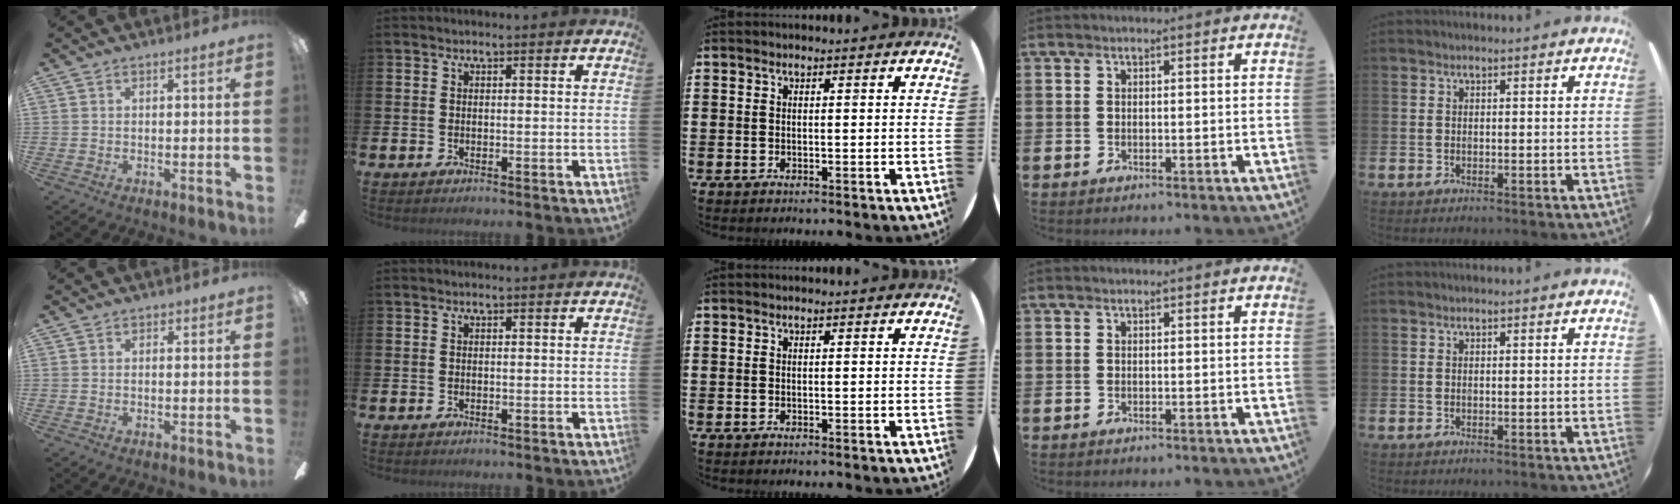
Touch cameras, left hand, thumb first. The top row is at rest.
{}